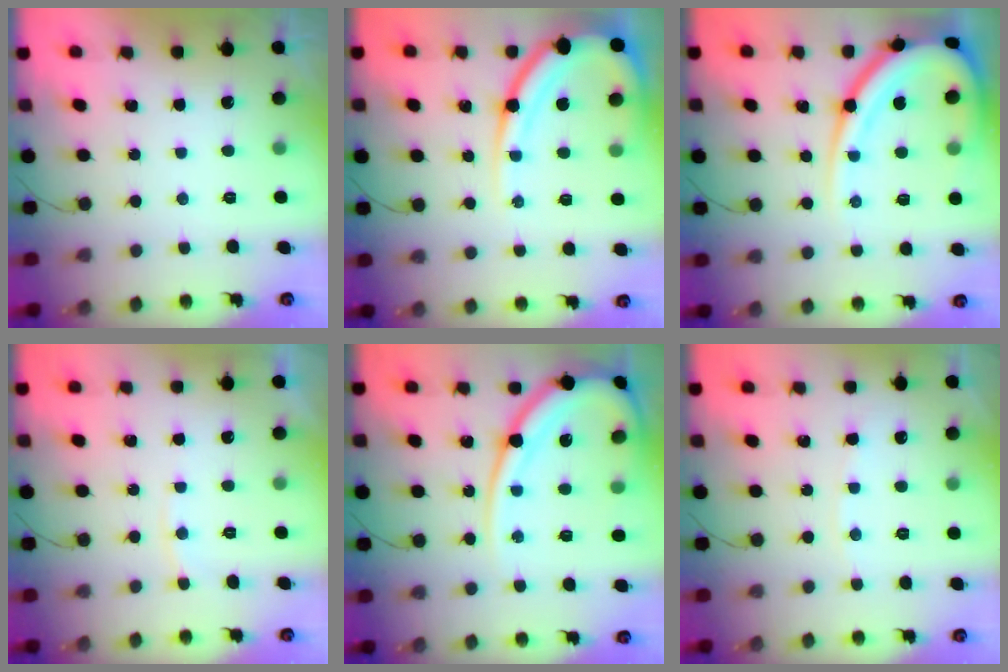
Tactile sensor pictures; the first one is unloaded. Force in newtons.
{"total": 15.3, "press": 15.2, "slide": 1.5}
{"total": 17.9, "press": 17.8, "slide": 1.2}
{"total": 4.3, "press": 4.3, "slide": 0.7}
{"total": 16.3, "press": 16.2, "slide": 1.5}
{"total": 3.9, "press": 3.8, "slide": 0.6}